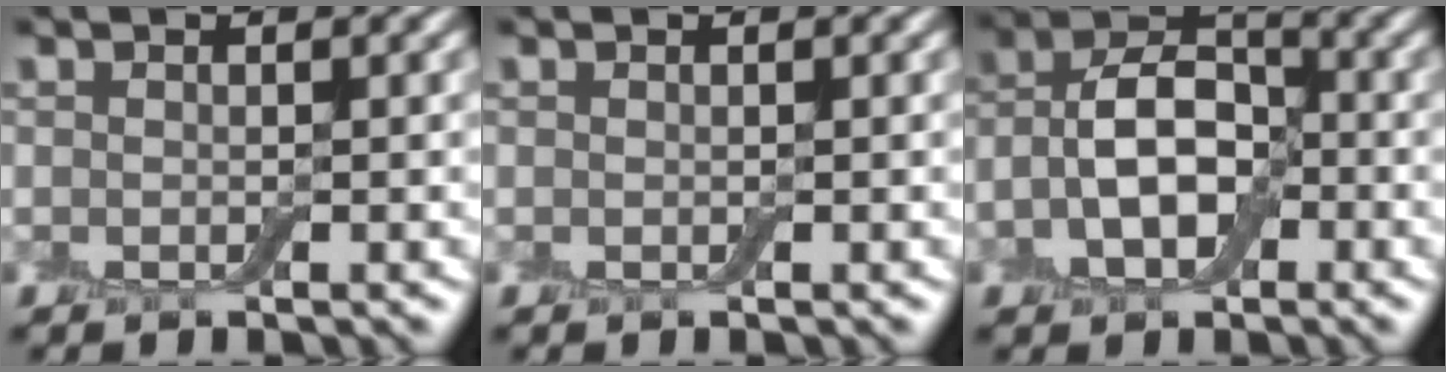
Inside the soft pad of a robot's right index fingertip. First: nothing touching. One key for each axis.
{"total": 0.0}
{"total": 6.8, "fx": -1.1, "fy": 4.4, "fz": 5.1, "tx": -0.087, "ty": 0.008, "tz": -0.026}